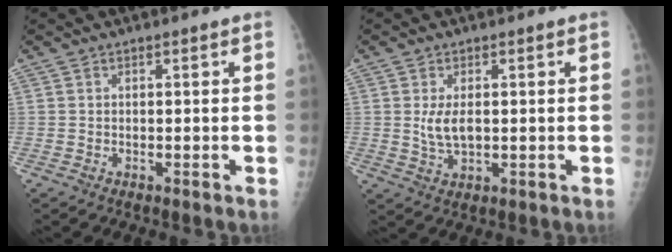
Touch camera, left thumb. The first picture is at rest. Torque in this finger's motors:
{"motor_torque": [0.08, 0.06, 0.69, 0.15, 0.11]}